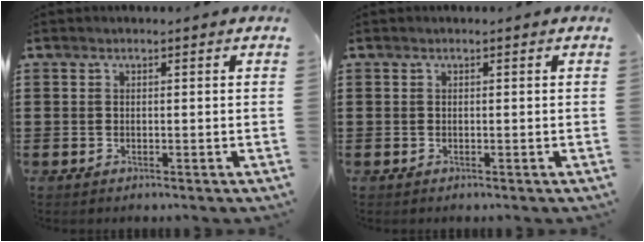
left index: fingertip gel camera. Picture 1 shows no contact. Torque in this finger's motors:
{"motor_torque": [0.00, 0.00, 0.00, 0.00]}